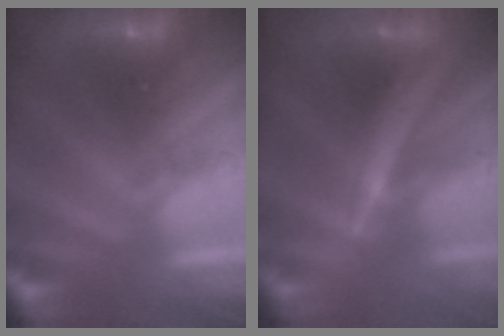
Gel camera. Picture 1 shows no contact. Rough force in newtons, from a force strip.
{"total": 4.9}